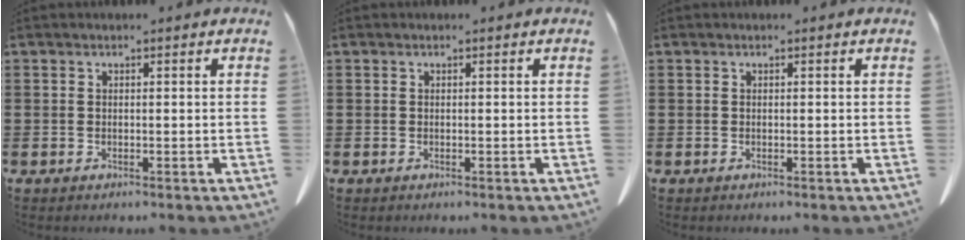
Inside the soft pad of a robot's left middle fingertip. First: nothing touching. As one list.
[{"total": 0.0}, {"total": 0.0}]